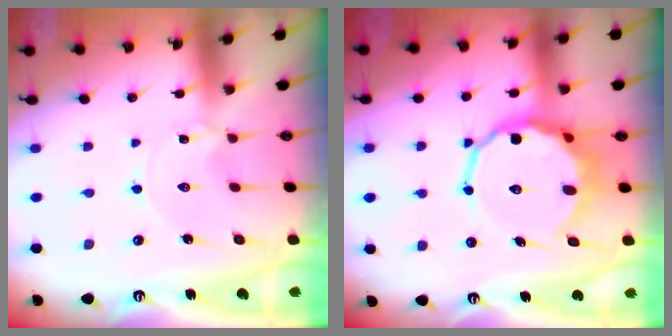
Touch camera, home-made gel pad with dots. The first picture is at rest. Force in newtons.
{"total": 12.7, "press": 12.1, "slide": 3.8}